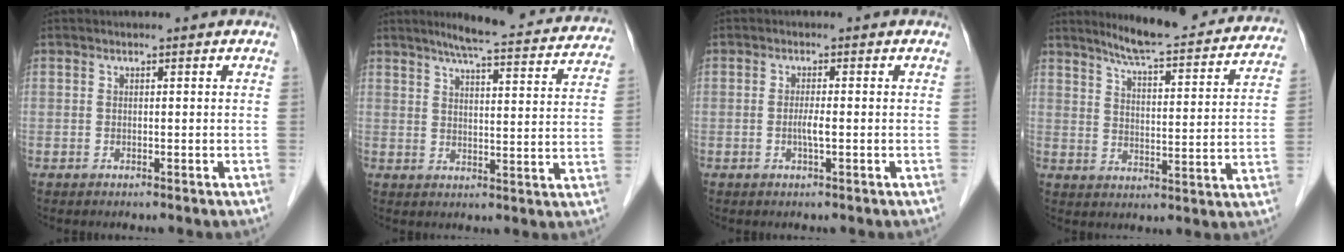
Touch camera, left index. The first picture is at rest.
{"total": 19.1, "force": [17.2, 2.0, 8.2], "torque": [-0.102, -0.009, 0.205]}
{"total": 1.8, "force": [-0.4, 0.0, 1.8], "torque": [-0.036, -0.001, -0.008]}
{"total": 20.5, "force": [18.5, 2.5, 8.5], "torque": [-0.113, -0.026, 0.232]}